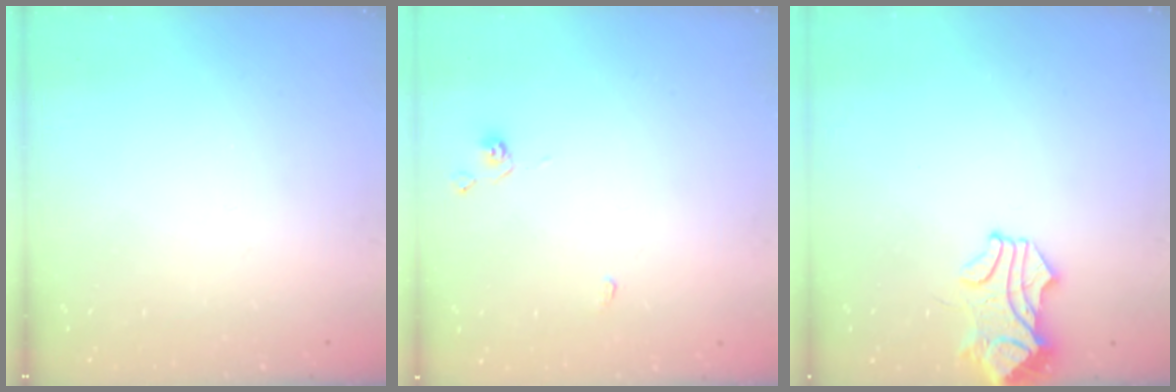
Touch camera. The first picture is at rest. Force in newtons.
{"total": 2.2, "press": 2.2, "slide": 0.5}
{"total": 1.9, "press": 1.7, "slide": 0.8}